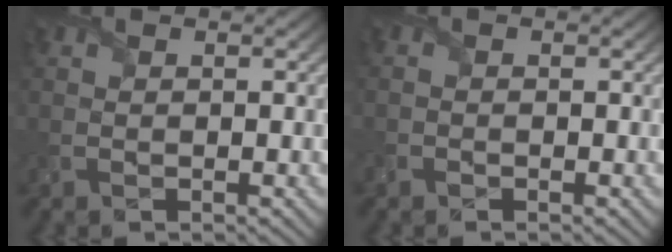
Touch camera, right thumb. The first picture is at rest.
{"total": 0.6, "force": [-0.6, 0.3, 0.1], "torque": [-0.002, -0.003, -0.010]}